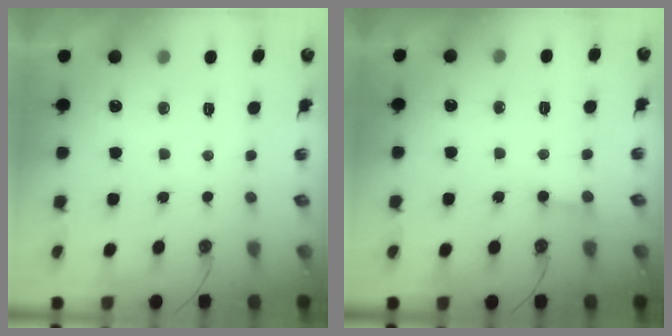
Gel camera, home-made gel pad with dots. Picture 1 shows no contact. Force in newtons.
{"total": 3.7, "press": 3.7, "slide": 0.3}